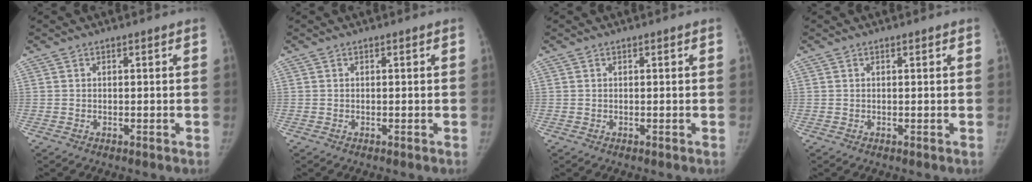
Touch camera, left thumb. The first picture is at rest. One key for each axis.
{"total": 0.0}
{"total": 0.0}
{"total": 0.0}